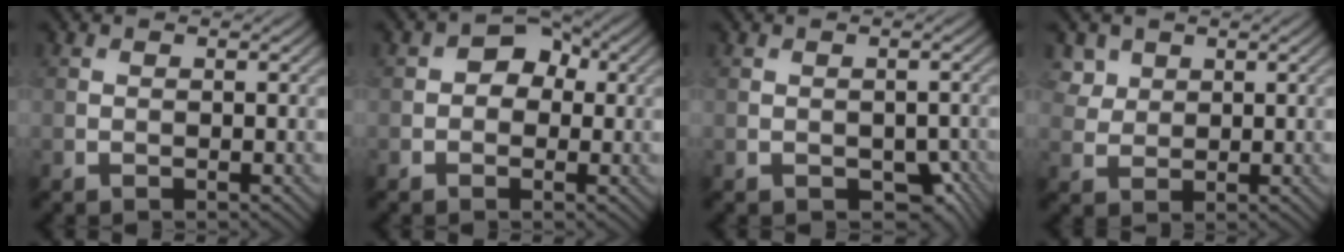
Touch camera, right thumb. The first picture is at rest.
{"total": 3.8, "force": [0.5, 3.0, 2.3], "torque": [-0.025, 0.005, -0.006]}
{"total": 4.2, "force": [-1.7, 2.8, 2.6], "torque": [-0.039, -0.017, -0.016]}
{"total": 3.0, "force": [1.7, 2.3, 0.9], "torque": [-0.032, -0.008, 0.041]}